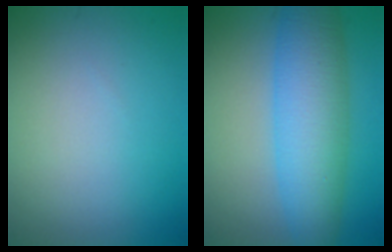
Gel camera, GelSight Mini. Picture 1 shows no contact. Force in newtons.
{"total": 7.4, "press": 7.4, "slide": 0.1}